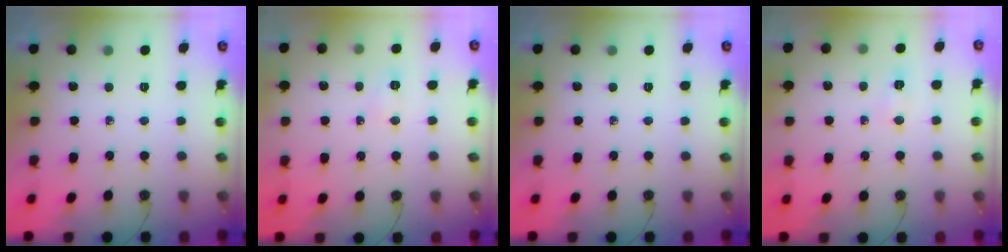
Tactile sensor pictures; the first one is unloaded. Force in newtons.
{"total": 18.1, "press": 6.2, "slide": 17.0}
{"total": 0.0}
{"total": 3.5, "press": 3.4, "slide": 0.4}